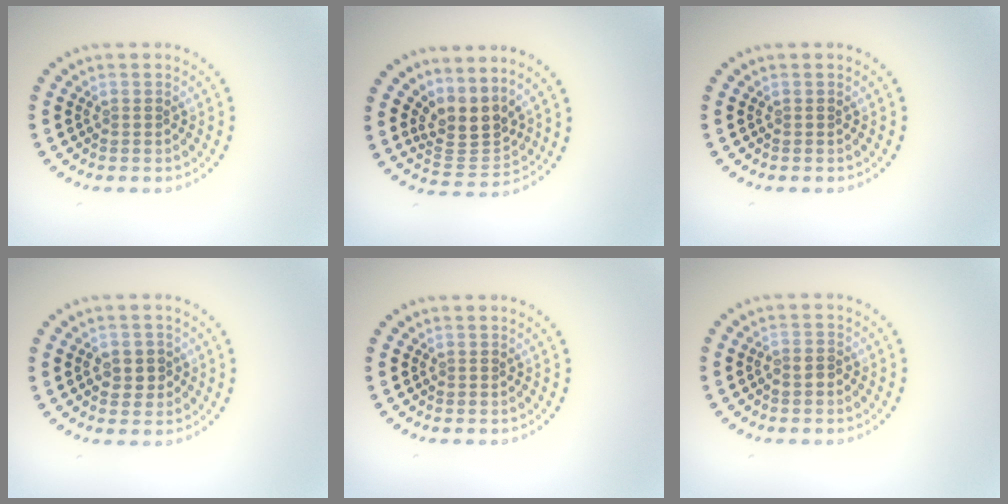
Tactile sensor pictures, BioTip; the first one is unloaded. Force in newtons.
{"total": 3.4, "press": 2.6, "slide": 2.2}
{"total": 0.0}
{"total": 1.9, "press": 1.8, "slide": 0.2}
{"total": 0.0}
{"total": 1.1, "press": 0.8, "slide": 0.8}